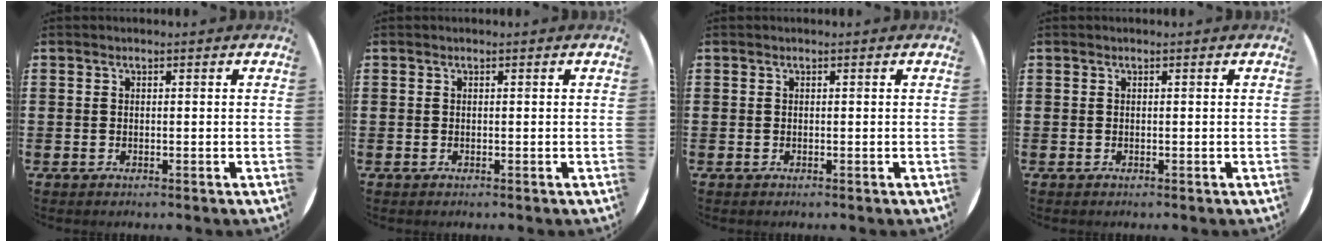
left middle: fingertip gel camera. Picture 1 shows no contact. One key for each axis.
{"total": 0.0}
{"total": 0.0}
{"total": 0.0}